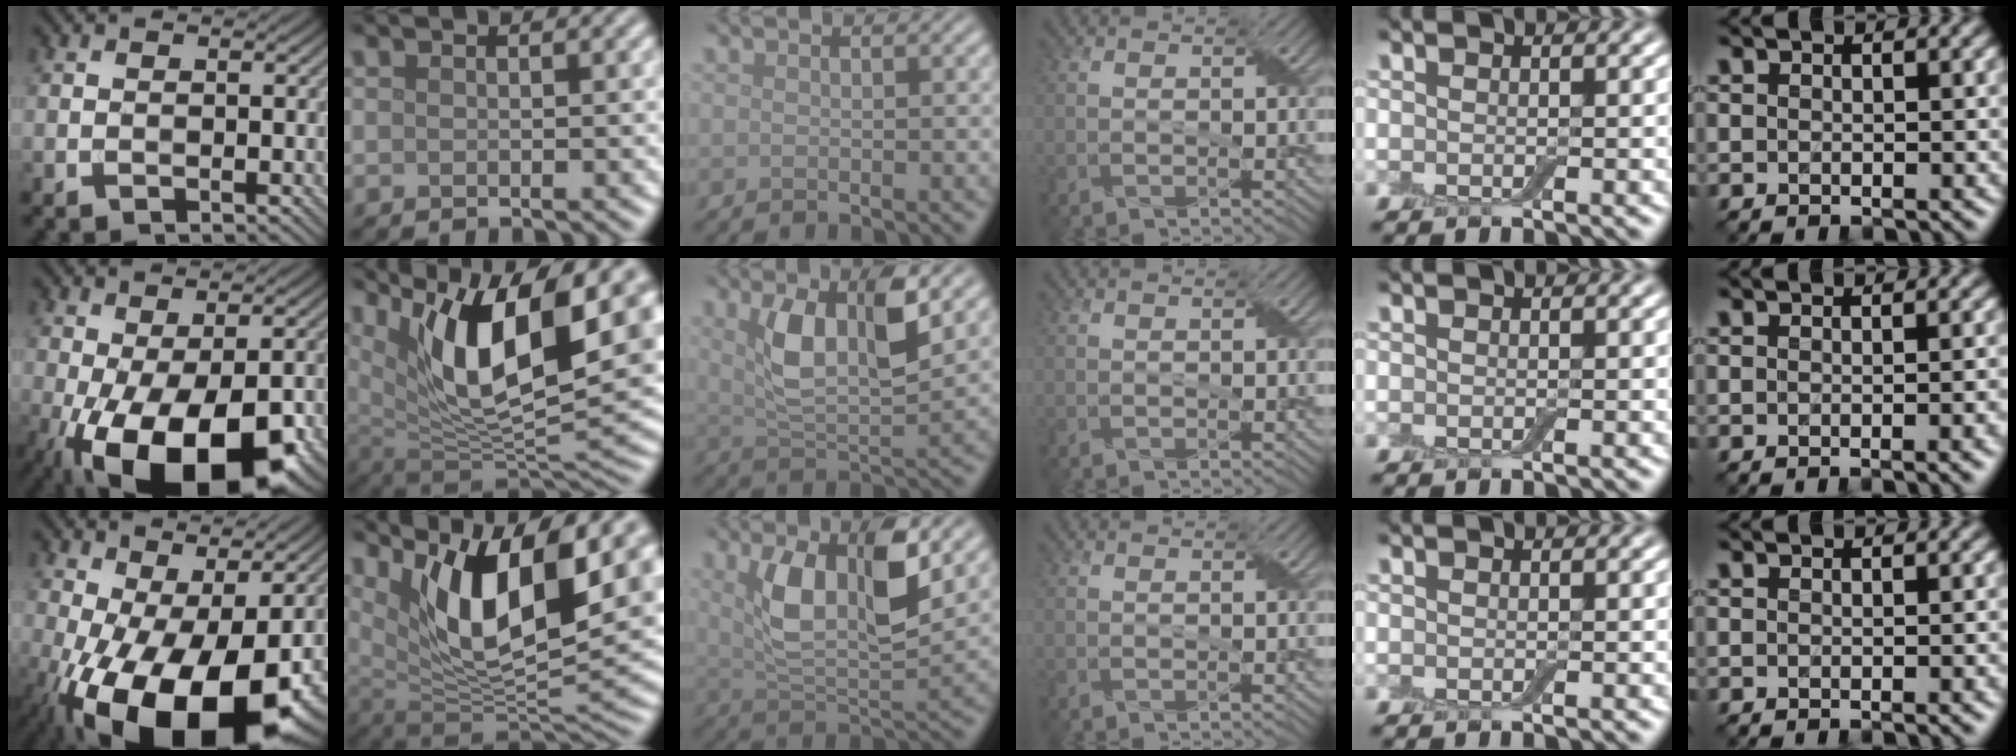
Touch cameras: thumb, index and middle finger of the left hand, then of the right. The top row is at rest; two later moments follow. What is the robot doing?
{"motion": "wrap", "object": "adhesive wrap"}